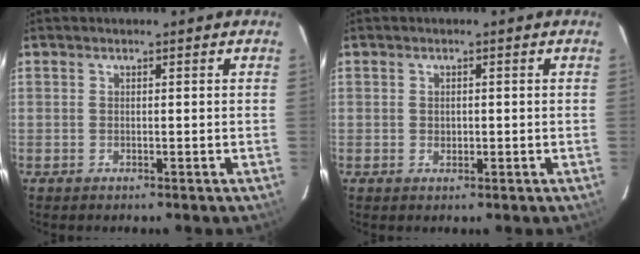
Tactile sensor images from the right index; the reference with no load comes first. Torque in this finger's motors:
{"motor_torque": [-0.16, -0.04, -0.08, -0.01]}